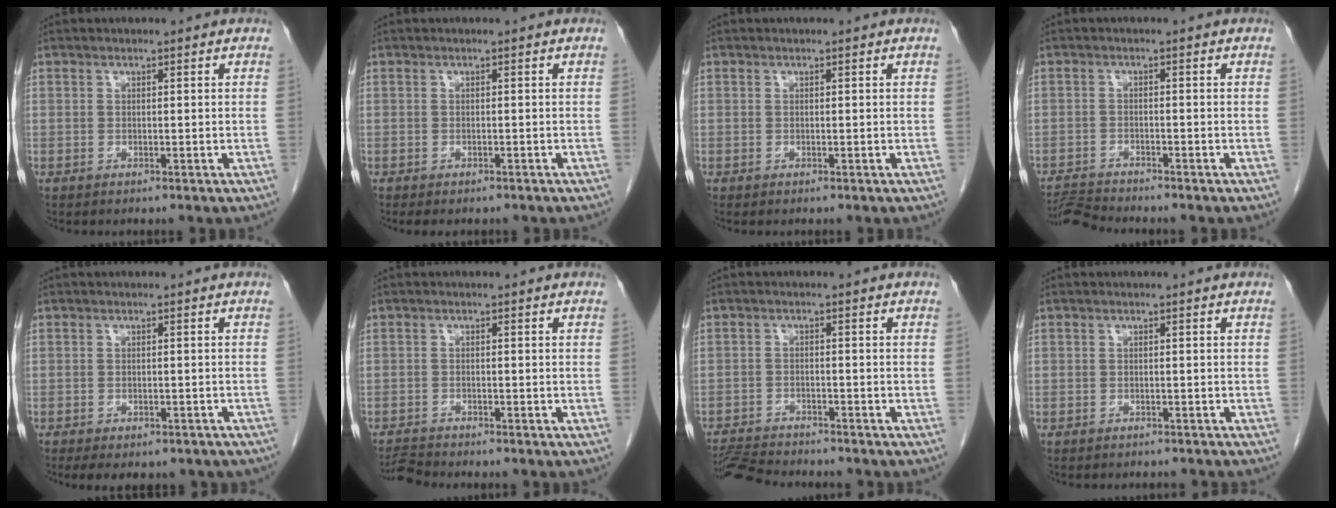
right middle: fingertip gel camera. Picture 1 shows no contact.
{"total": 3.2, "force": [-2.5, 1.3, 1.4], "torque": [-0.013, -0.005, -0.026]}
{"total": 0.0}
{"total": 3.9, "force": [-3.7, -0.9, 0.0], "torque": [0.000, -0.017, -0.066]}
{"total": 9.1, "force": [-7.0, 4.1, 4.2], "torque": [-0.059, 0.001, -0.074]}
{"total": 2.5, "force": [-2.4, -0.4, 0.1], "torque": [-0.003, -0.016, -0.041]}
{"total": 7.3, "force": [-7.1, 0.5, 1.7], "torque": [-0.026, -0.012, -0.116]}
{"total": 3.0, "force": [-2.6, 1.4, 0.2], "torque": [-0.006, 0.001, -0.038]}